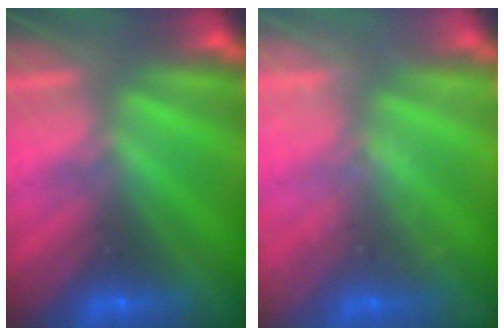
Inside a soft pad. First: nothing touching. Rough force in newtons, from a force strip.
{"total": 2.1}